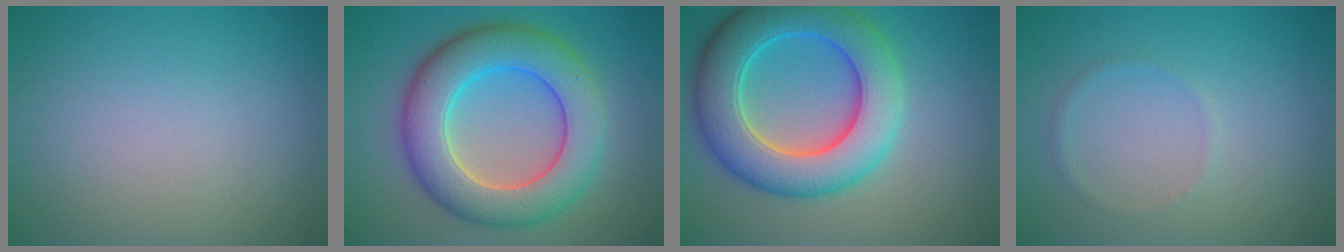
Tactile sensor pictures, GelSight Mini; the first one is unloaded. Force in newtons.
{"total": 9.3, "press": 9.3, "slide": 0.5}
{"total": 9.6, "press": 9.6, "slide": 0.5}
{"total": 0.8, "press": 0.8, "slide": 0.2}